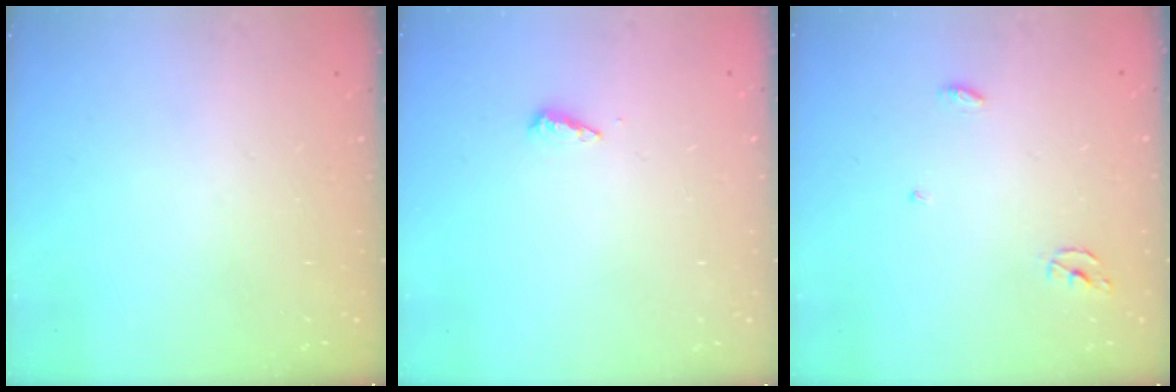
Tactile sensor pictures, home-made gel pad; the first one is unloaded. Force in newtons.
{"total": 3.6, "press": 3.6, "slide": 0.4}
{"total": 3.1, "press": 3.1, "slide": 0.2}